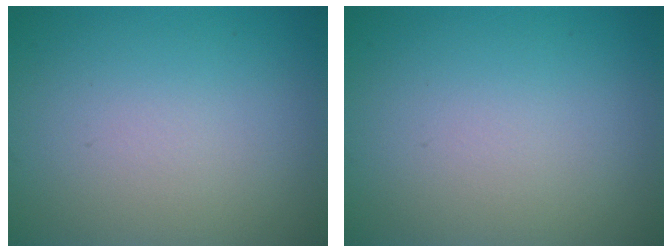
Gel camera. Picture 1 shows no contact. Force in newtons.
{"total": 0.0}